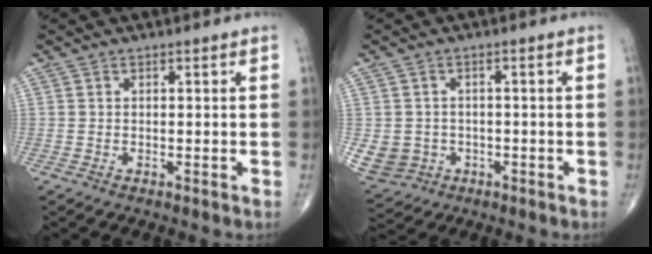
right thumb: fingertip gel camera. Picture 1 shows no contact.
{"total": 7.1, "force": [-1.5, 6.6, 2.2], "torque": [-0.049, 0.010, -0.011]}